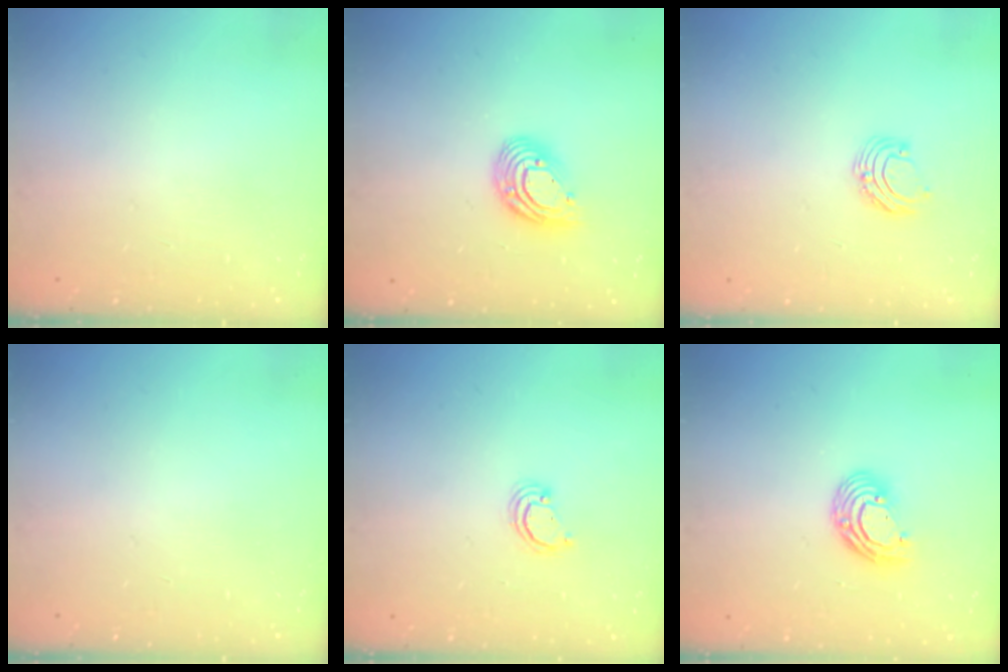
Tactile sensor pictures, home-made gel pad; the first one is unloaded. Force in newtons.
{"total": 12.1, "press": 12.0, "slide": 1.2}
{"total": 7.3, "press": 7.3, "slide": 0.9}
{"total": 0.0}
{"total": 2.0, "press": 2.0, "slide": 0.2}
{"total": 8.9, "press": 8.7, "slide": 1.8}